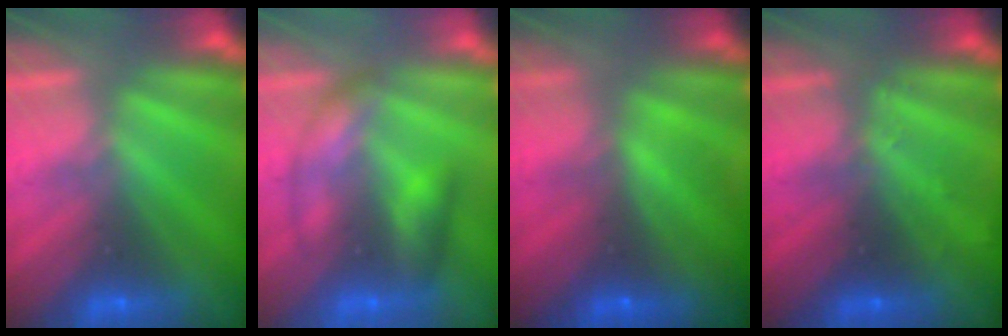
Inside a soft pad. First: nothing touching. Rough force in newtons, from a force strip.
{"total": 2.6}
{"total": 7.3}
{"total": 2.4}